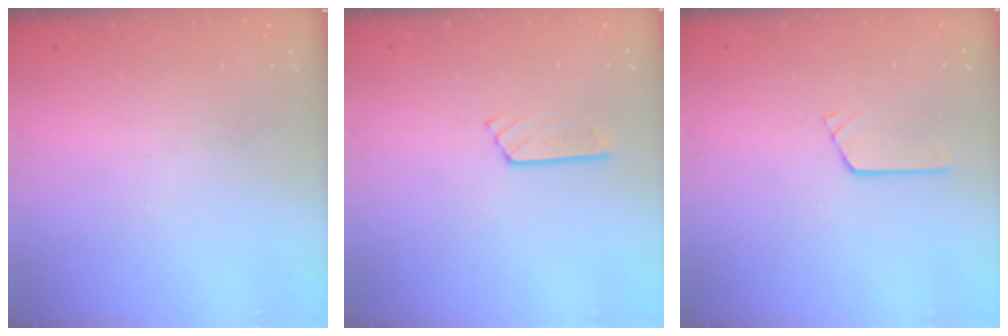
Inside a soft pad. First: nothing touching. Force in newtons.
{"total": 4.6, "press": 4.6, "slide": 0.4}
{"total": 2.7, "press": 2.7, "slide": 0.3}